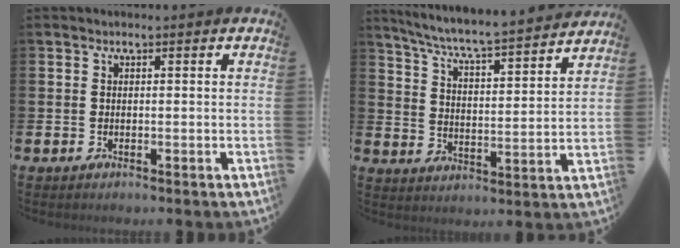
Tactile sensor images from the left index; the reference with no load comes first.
{"total": 6.6, "force": [6.3, 0.0, 2.1], "torque": [-0.073, -0.054, 0.104]}